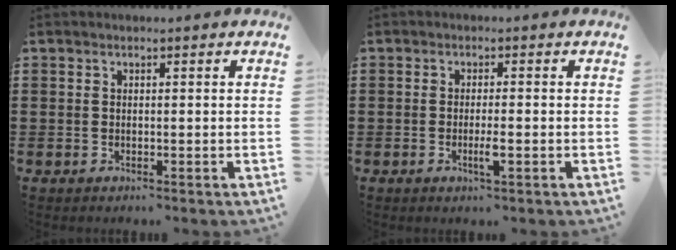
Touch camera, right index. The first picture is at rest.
{"total": 2.6, "force": [-0.9, 0.1, 2.4], "torque": [-0.048, -0.005, -0.019]}